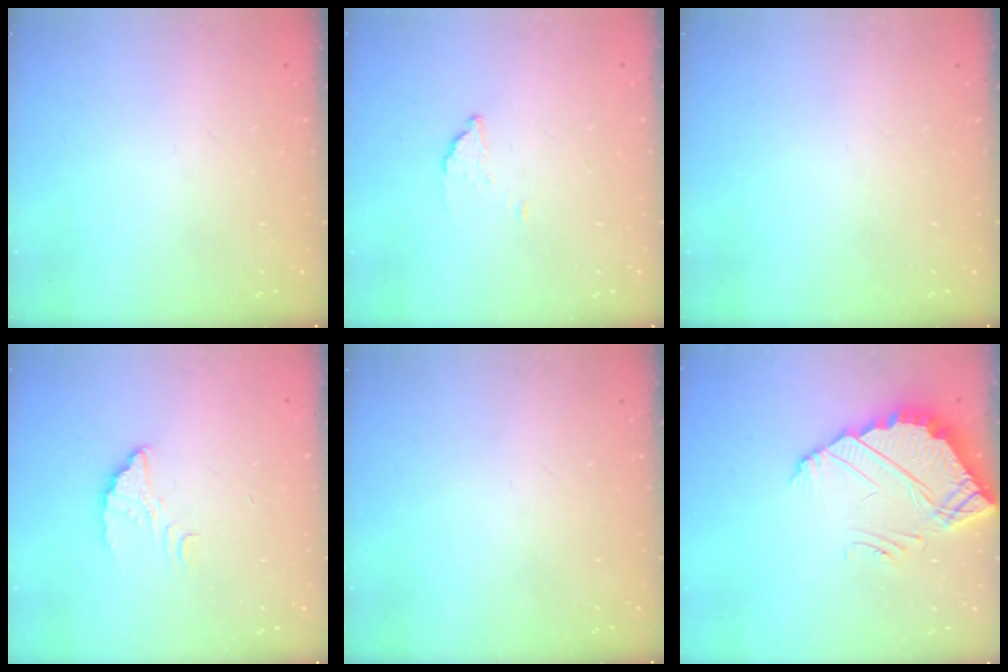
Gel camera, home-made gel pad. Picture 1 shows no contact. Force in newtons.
{"total": 1.9, "press": 1.9, "slide": 0.1}
{"total": 0.0}
{"total": 2.4, "press": 2.4, "slide": 0.1}
{"total": 0.0}
{"total": 4.2, "press": 4.2, "slide": 0.2}